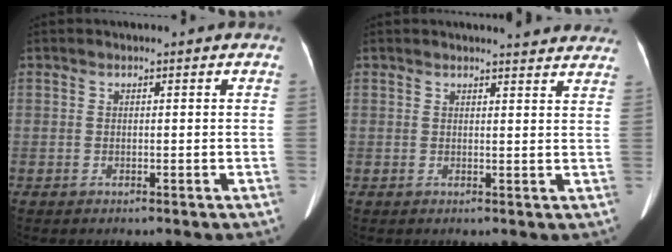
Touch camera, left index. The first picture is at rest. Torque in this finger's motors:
{"motor_torque": [-0.10, -0.07, -0.01, 0.01]}